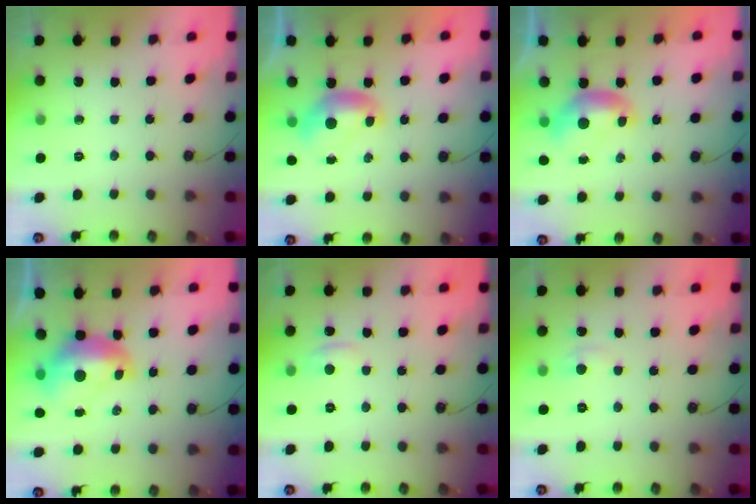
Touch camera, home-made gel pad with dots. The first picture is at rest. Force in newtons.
{"total": 0.0}
{"total": 0.0}
{"total": 2.6, "press": 2.5, "slide": 0.7}
{"total": 0.7, "press": 0.1, "slide": 0.7}
{"total": 1.2, "press": 1.0, "slide": 0.6}